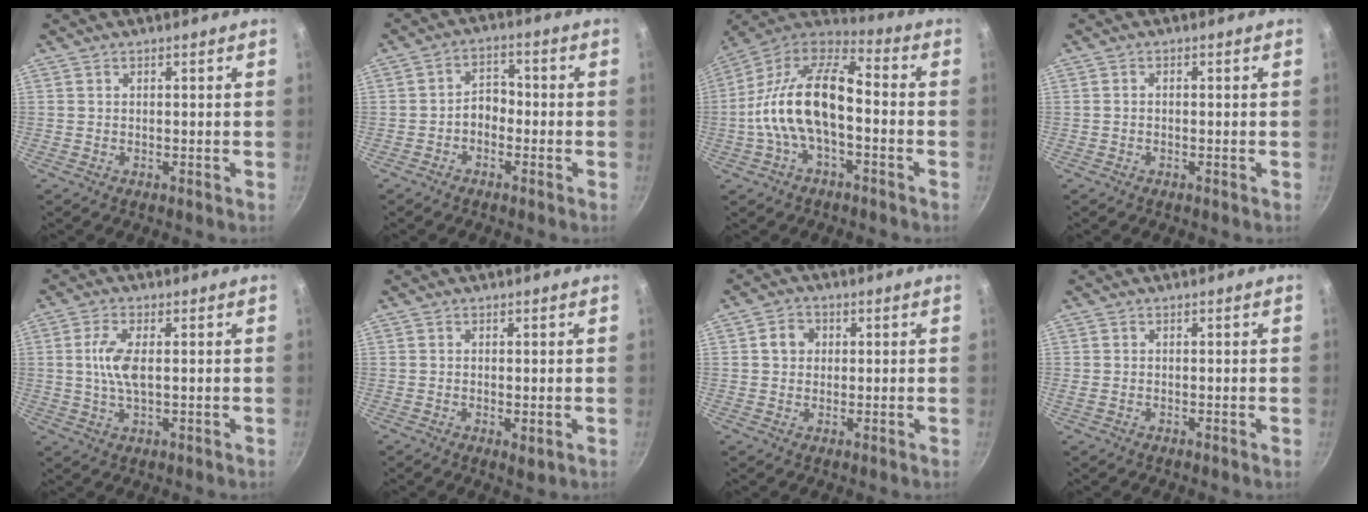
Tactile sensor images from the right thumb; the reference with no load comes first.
{"total": 4.2, "force": [-1.6, 3.0, 2.4], "torque": [-0.019, 0.026, -0.034]}
{"total": 18.1, "force": [-2.9, 8.9, 15.4], "torque": [-0.278, 0.049, -0.069]}
{"total": 0.7, "force": [-0.3, 0.4, 0.4], "torque": [-0.010, 0.006, -0.007]}
{"total": 6.3, "force": [0.7, 2.5, 5.7], "torque": [-0.124, 0.002, 0.014]}
{"total": 1.8, "force": [-0.2, 0.7, 1.6], "torque": [-0.027, -0.008, -0.002]}
{"total": 3.9, "force": [0.7, 3.4, 1.7], "torque": [-0.009, 0.008, 0.007]}
{"total": 0.8, "force": [-0.2, 0.5, 0.6], "torque": [-0.014, -0.001, -0.005]}